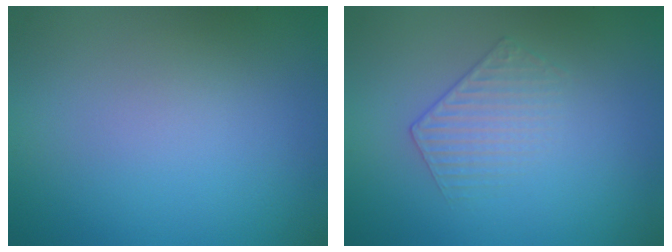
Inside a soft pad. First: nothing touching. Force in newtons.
{"total": 1.5, "press": 0.9, "slide": 1.2}